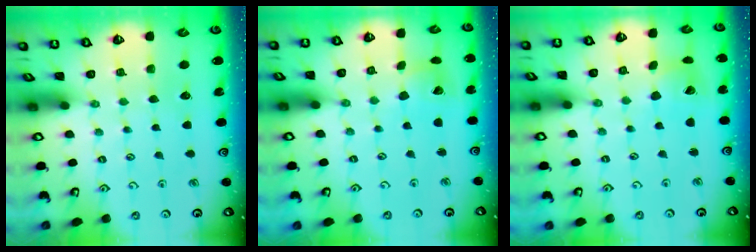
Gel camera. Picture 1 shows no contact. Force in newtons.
{"total": 7.1, "press": 7.0, "slide": 0.9}
{"total": 7.2, "press": 7.1, "slide": 1.0}